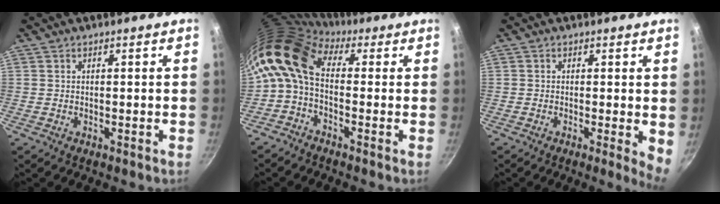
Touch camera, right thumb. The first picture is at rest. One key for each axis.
{"total": 10.1, "fx": 0.3, "fy": 6.3, "fz": 7.8, "tx": -0.152, "ty": 0.028, "tz": -0.018}
{"total": 4.0, "fx": -0.1, "fy": 1.0, "fz": 3.8, "tx": -0.047, "ty": -0.009, "tz": -0.004}